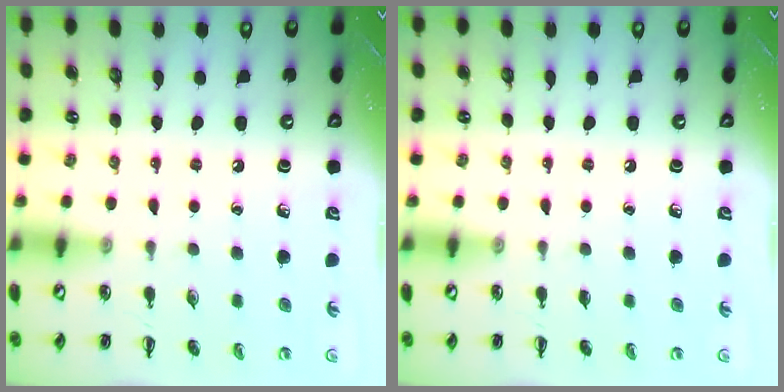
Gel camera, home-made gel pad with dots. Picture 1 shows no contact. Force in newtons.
{"total": 0.0}